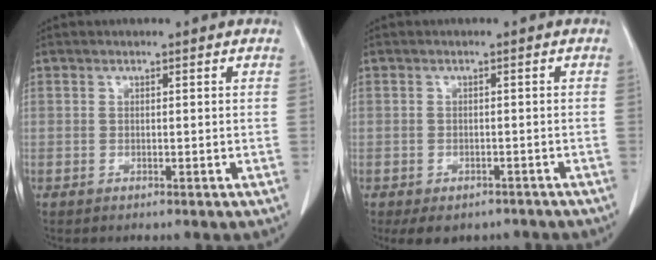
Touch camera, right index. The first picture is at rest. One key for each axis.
{"total": 6.6, "fx": -5.0, "fy": 3.8, "fz": 2.0, "tx": -0.015, "ty": 0.005, "tz": -0.065}